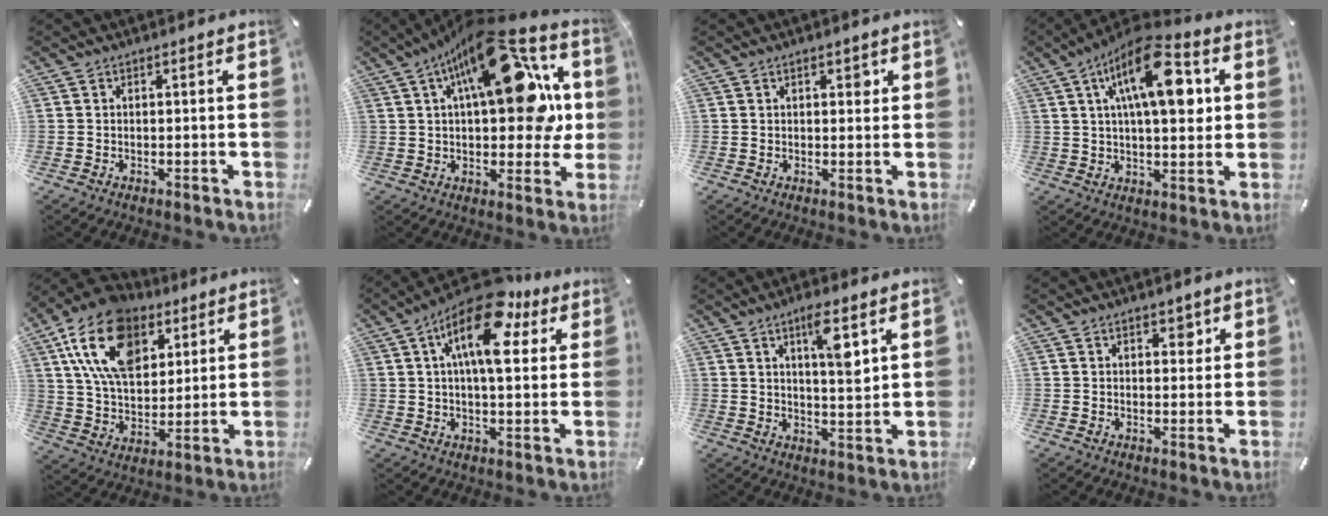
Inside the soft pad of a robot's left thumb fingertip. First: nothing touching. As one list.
[{"total": 22.3, "force": [8.0, 10.4, 18.0], "torque": [-0.267, -0.040, 0.129]}, {"total": 2.1, "force": [0.9, 1.2, 1.5], "torque": [-0.016, -0.002, 0.011]}, {"total": 17.7, "force": [6.1, 7.9, 14.7], "torque": [-0.227, -0.009, 0.094]}, {"total": 18.1, "force": [8.9, 11.3, 11.0], "torque": [-0.221, -0.020, 0.160]}, {"total": 17.0, "force": [7.7, 7.7, 13.1], "torque": [-0.213, -0.028, 0.125]}, {"total": 8.5, "force": [4.5, 1.9, 6.9], "torque": [-0.105, -0.024, 0.068]}, {"total": 2.8, "force": [1.5, 1.8, 1.6], "torque": [-0.010, -0.006, 0.019]}]